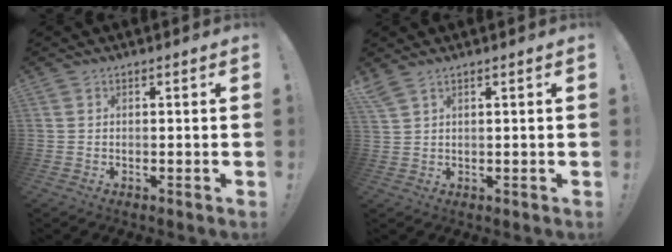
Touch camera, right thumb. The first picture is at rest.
{"total": 2.3, "force": [1.9, 0.1, 1.3], "torque": [-0.034, -0.007, 0.036]}